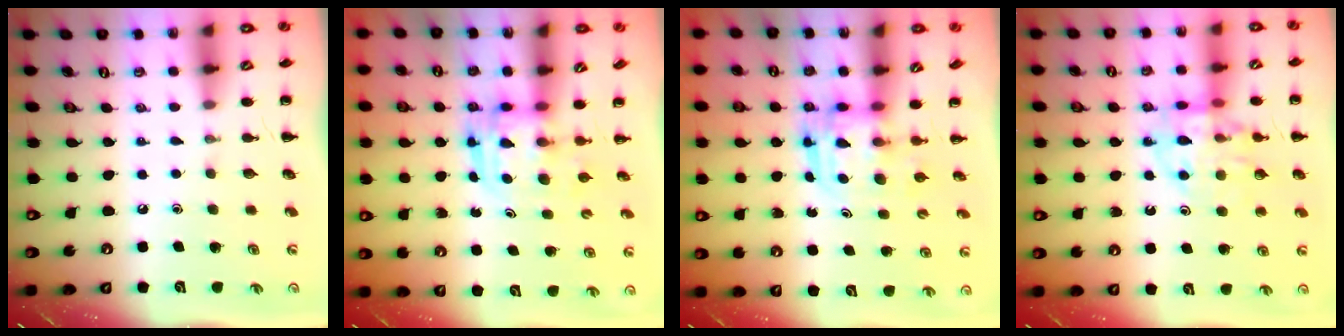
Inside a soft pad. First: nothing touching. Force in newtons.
{"total": 3.0, "press": 3.0, "slide": 0.3}
{"total": 3.1, "press": 3.1, "slide": 0.3}
{"total": 13.3, "press": 13.2, "slide": 1.8}